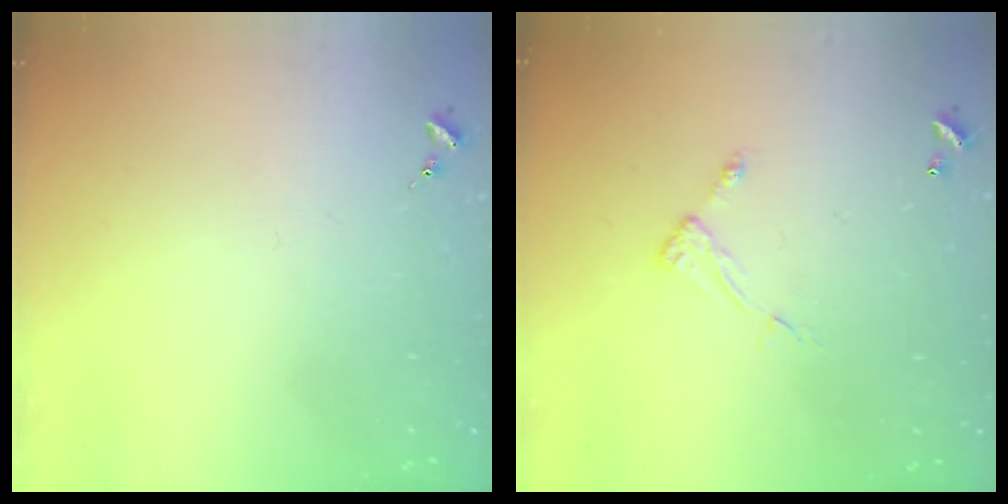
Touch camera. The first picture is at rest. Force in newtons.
{"total": 4.9, "press": 4.8, "slide": 0.3}